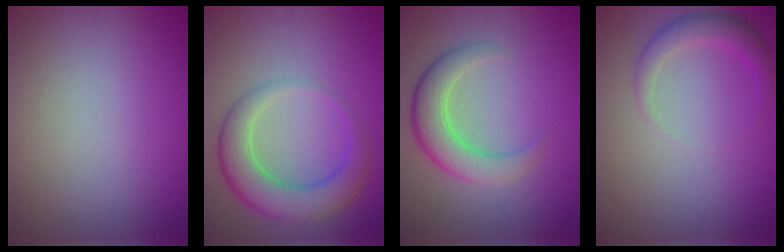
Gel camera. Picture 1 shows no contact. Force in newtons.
{"total": 5.7, "press": 5.7, "slide": 0.2}
{"total": 4.4, "press": 4.4, "slide": 0.4}
{"total": 2.2, "press": 2.2, "slide": 0.2}